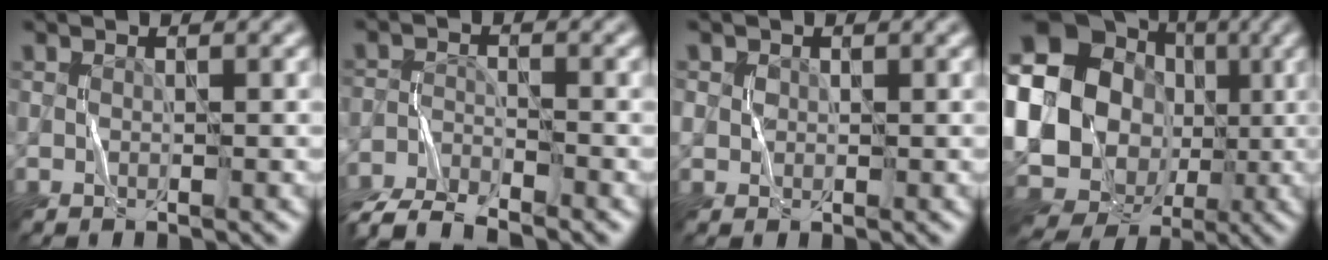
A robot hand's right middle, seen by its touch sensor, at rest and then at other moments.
{"total": 5.8, "force": [-5.4, 0.9, 1.8], "torque": [-0.038, -0.014, -0.107]}
{"total": 1.2, "force": [0.3, 1.1, 0.4], "torque": [-0.004, 0.001, 0.007]}
{"total": 23.3, "force": [-1.5, 21.0, 9.8], "torque": [-0.204, 0.017, -0.075]}